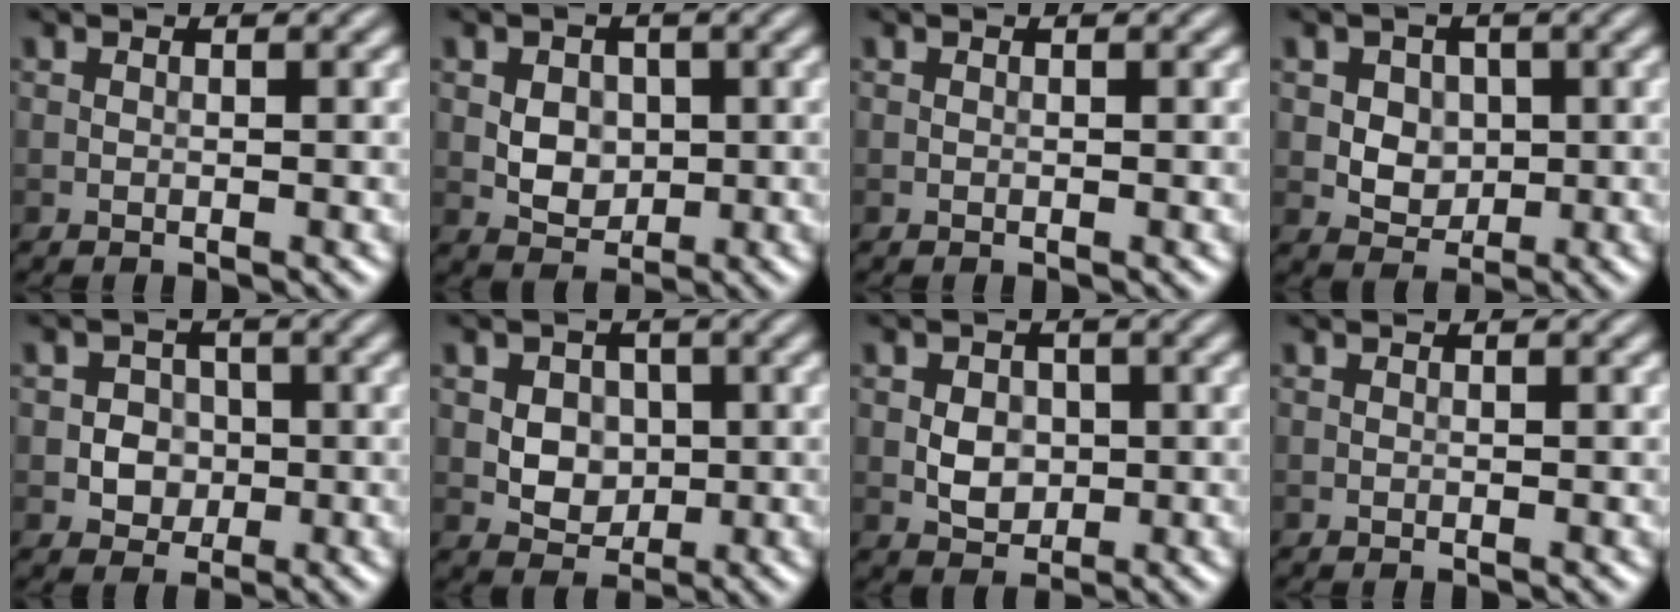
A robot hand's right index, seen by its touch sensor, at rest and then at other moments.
{"total": 3.1, "force": [0.3, 2.4, 1.9], "torque": [-0.030, 0.000, 0.004]}
{"total": 0.0}
{"total": 3.4, "force": [0.6, 2.8, 1.9], "torque": [-0.030, 0.001, 0.014]}
{"total": 2.6, "force": [-0.4, 2.4, 1.1], "torque": [-0.006, -0.001, -0.013]}
{"total": 4.0, "force": [0.6, 3.2, 2.3], "torque": [-0.032, 0.001, 0.008]}
{"total": 2.7, "force": [-0.1, 2.2, 1.7], "torque": [-0.029, 0.000, -0.003]}
{"total": 0.0}